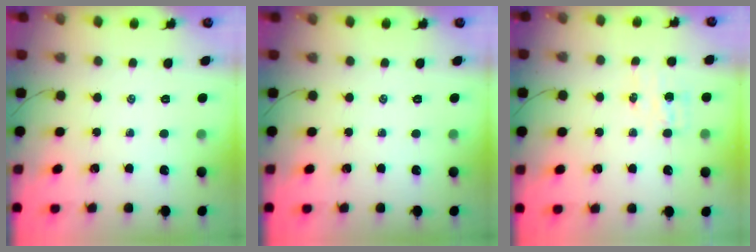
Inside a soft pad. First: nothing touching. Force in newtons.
{"total": 0.0}
{"total": 5.1, "press": 5.0, "slide": 0.8}